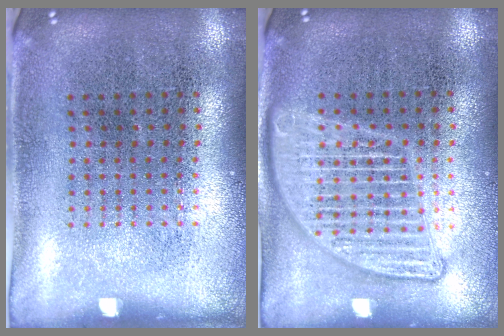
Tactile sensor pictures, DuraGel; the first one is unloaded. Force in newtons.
{"total": 3.0, "press": 2.9, "slide": 0.3}